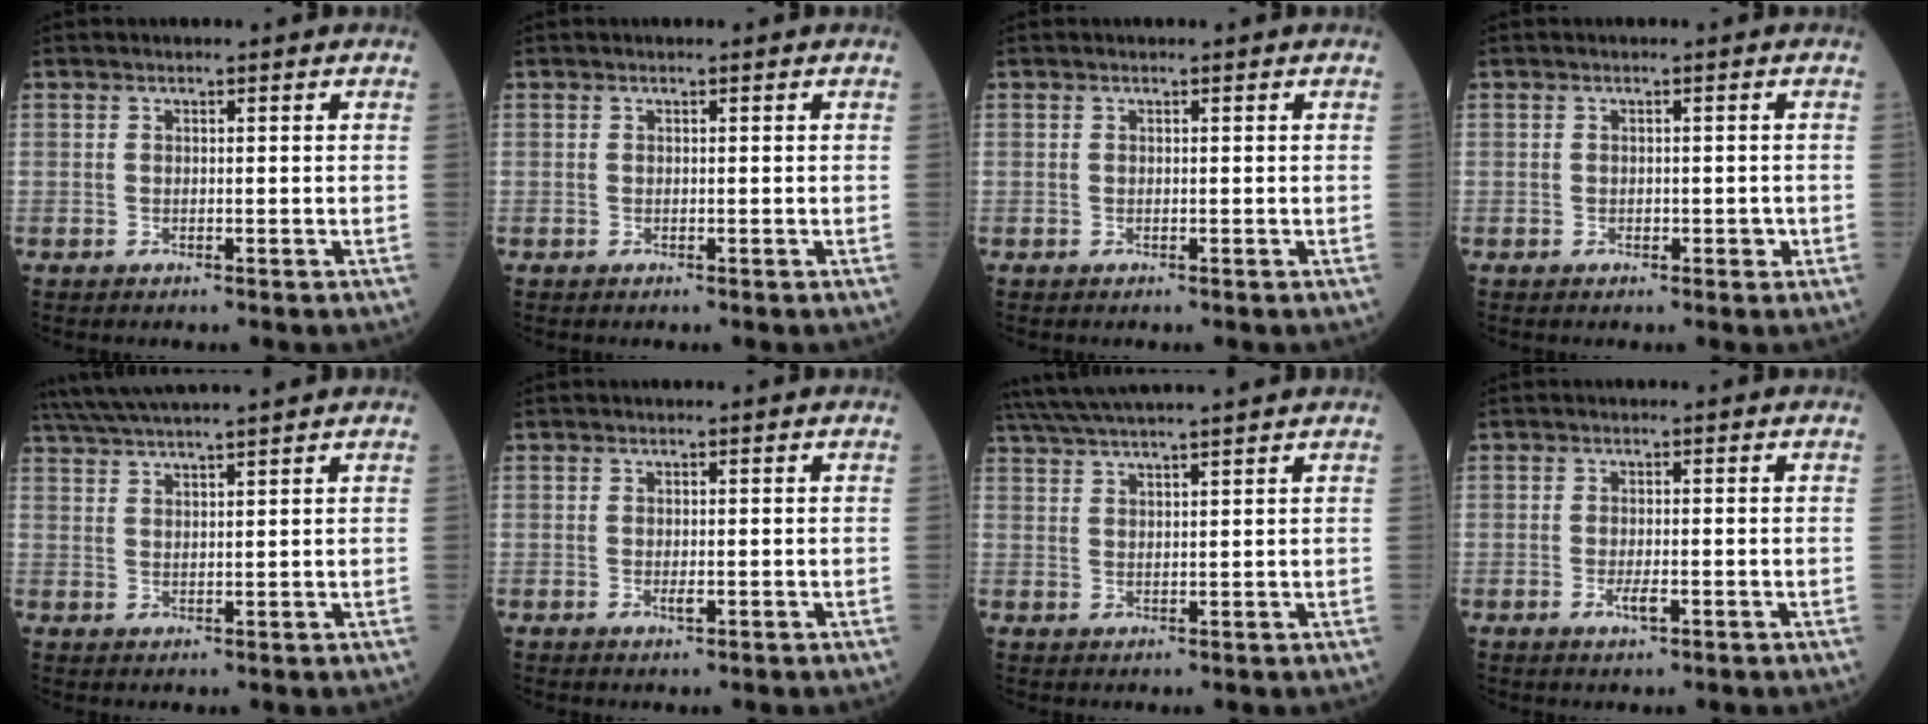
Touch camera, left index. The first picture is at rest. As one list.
[{"total": 0.0}, {"total": 0.0}, {"total": 1.3, "force": [-0.4, 0.9, 0.9], "torque": [-0.009, 0.001, -0.007]}, {"total": 10.1, "force": [9.0, -1.0, 4.6], "torque": [-0.082, 0.028, 0.141]}, {"total": 0.9, "force": [-0.2, 0.3, 0.8], "torque": [-0.011, -0.005, -0.003]}, {"total": 11.2, "force": [9.9, -1.0, 5.1], "torque": [-0.092, 0.029, 0.150]}, {"total": 1.7, "force": [-0.8, 0.4, 1.5], "torque": [-0.029, -0.005, -0.014]}]